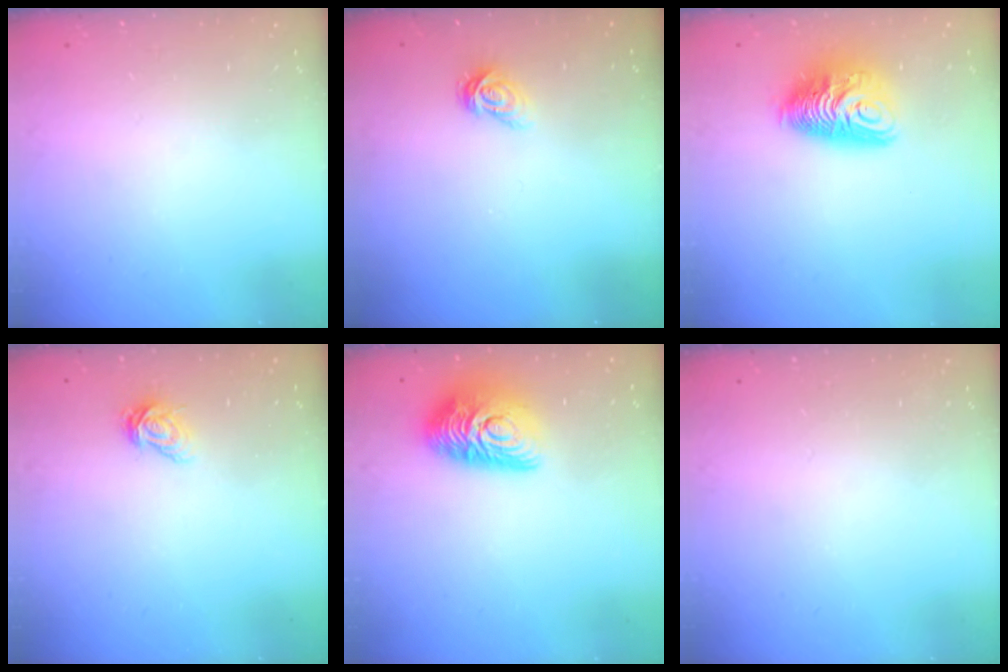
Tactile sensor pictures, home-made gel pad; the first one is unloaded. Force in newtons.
{"total": 4.7, "press": 4.7, "slide": 0.4}
{"total": 10.6, "press": 10.6, "slide": 0.8}
{"total": 6.8, "press": 6.8, "slide": 0.8}
{"total": 13.8, "press": 13.8, "slide": 0.8}
{"total": 0.0}